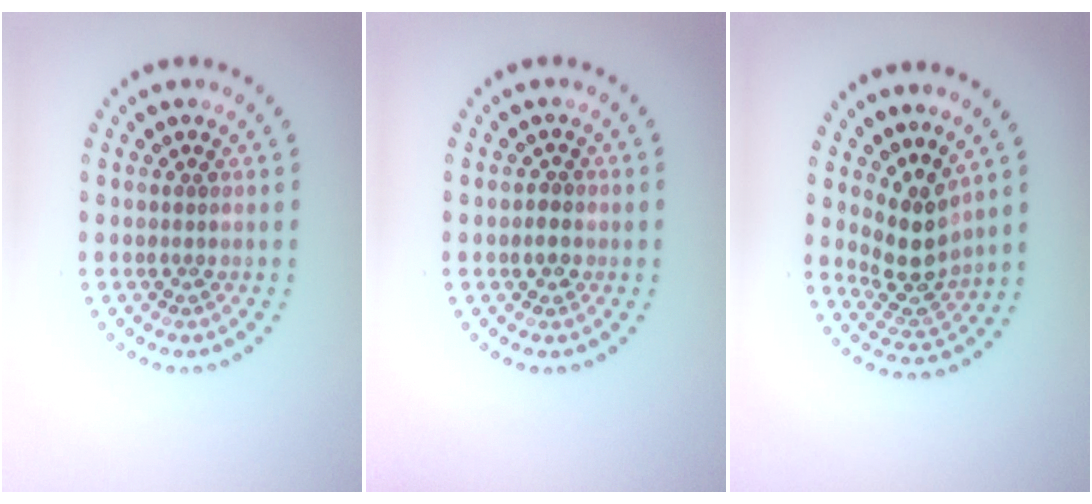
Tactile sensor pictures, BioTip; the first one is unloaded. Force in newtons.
{"total": 0.9, "press": 0.8, "slide": 0.2}
{"total": 3.7, "press": 3.0, "slide": 2.0}